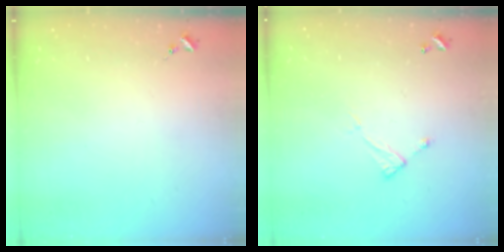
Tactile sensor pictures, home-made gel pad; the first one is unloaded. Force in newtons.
{"total": 5.0, "press": 5.0, "slide": 0.4}